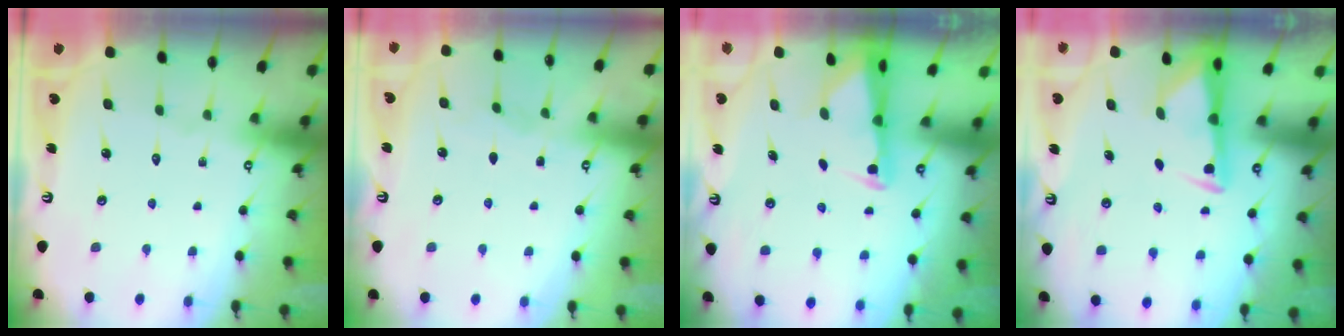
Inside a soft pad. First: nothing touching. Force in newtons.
{"total": 3.2, "press": 3.2, "slide": 0.4}
{"total": 2.6, "press": 2.6, "slide": 0.5}
{"total": 2.8, "press": 2.7, "slide": 0.6}